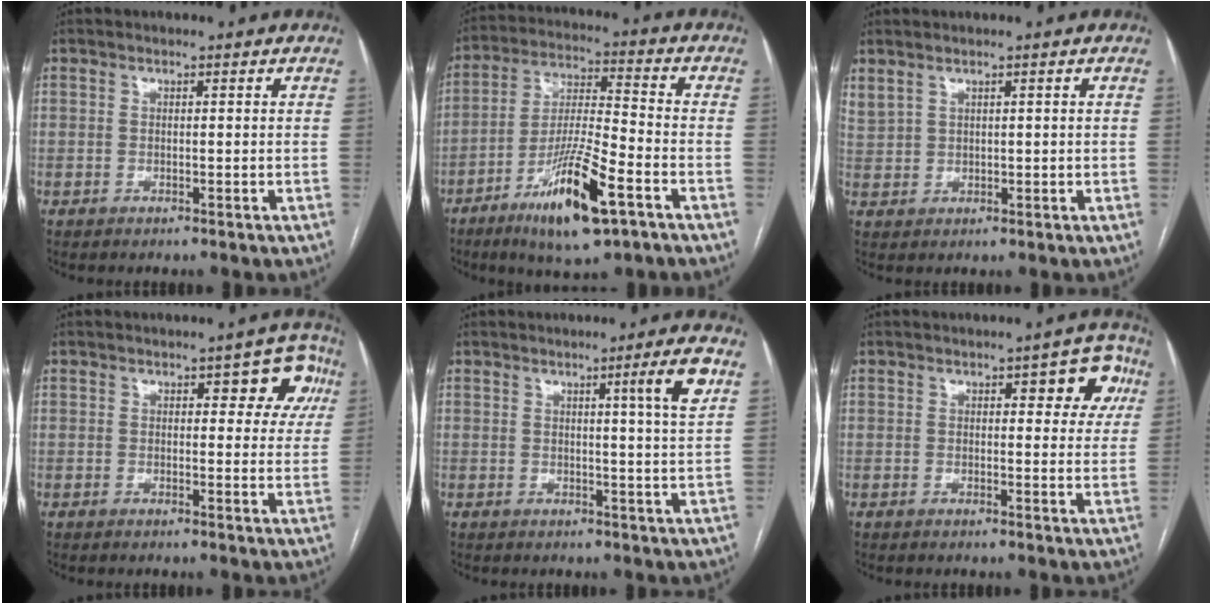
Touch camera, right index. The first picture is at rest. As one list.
[{"total": 14.6, "force": [-7.7, 2.0, 12.3], "torque": [-0.234, -0.021, -0.134]}, {"total": 3.2, "force": [2.4, 1.5, 1.5], "torque": [-0.041, 0.013, 0.064]}, {"total": 6.7, "force": [2.6, 3.1, 5.4], "torque": [-0.039, 0.018, 0.025]}, {"total": 5.3, "force": [2.2, -1.1, 4.7], "torque": [-0.066, -0.010, 0.031]}, {"total": 6.5, "force": [2.7, 2.6, 5.4], "torque": [-0.044, 0.016, 0.025]}]